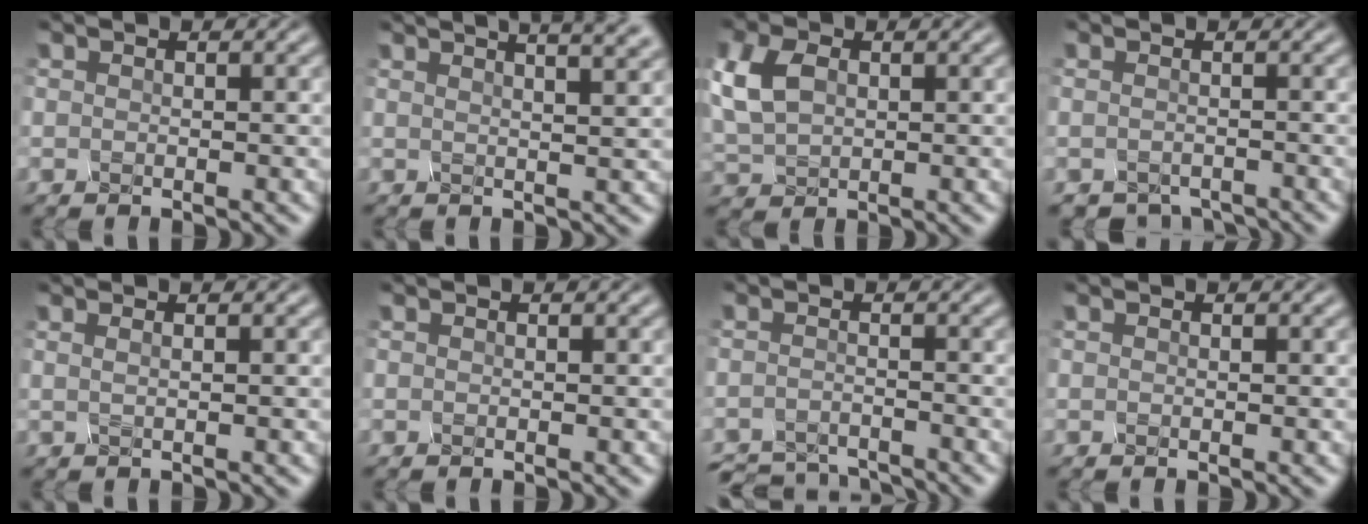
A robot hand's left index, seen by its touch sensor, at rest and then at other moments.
{"total": 8.6, "force": [5.0, 3.0, 6.2], "torque": [-0.038, 0.051, 0.043]}
{"total": 3.0, "force": [1.8, 2.0, 1.4], "torque": [-0.070, 0.011, 0.041]}
{"total": 3.4, "force": [-3.3, -0.1, -1.0], "torque": [0.005, -0.006, -0.034]}
{"total": 0.7, "force": [0.5, 0.0, 0.4], "torque": [-0.004, 0.006, -0.007]}
{"total": 0.0}
{"total": 5.5, "force": [-5.5, -0.3, -0.6], "torque": [-0.004, -0.014, -0.079]}
{"total": 0.0}